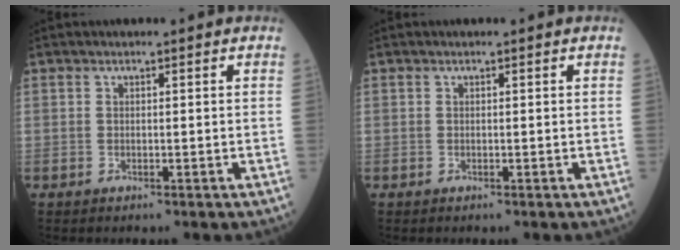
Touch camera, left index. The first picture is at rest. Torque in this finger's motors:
{"motor_torque": [0.01, 0.01, 0.00, 0.01]}